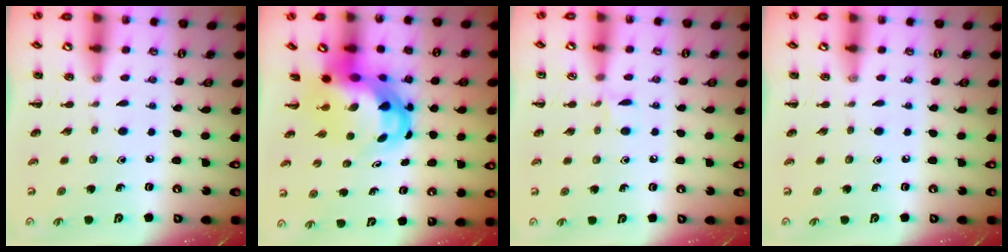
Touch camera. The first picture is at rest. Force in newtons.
{"total": 8.0, "press": 7.7, "slide": 2.1}
{"total": 4.0, "press": 3.7, "slide": 1.6}
{"total": 0.0}